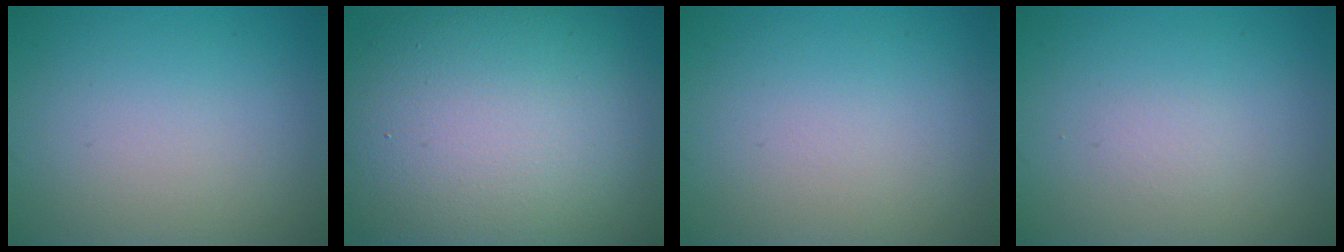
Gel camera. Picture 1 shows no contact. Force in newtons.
{"total": 16.5, "press": 16.5, "slide": 0.9}
{"total": 0.0}
{"total": 0.6, "press": 0.6, "slide": 0.0}